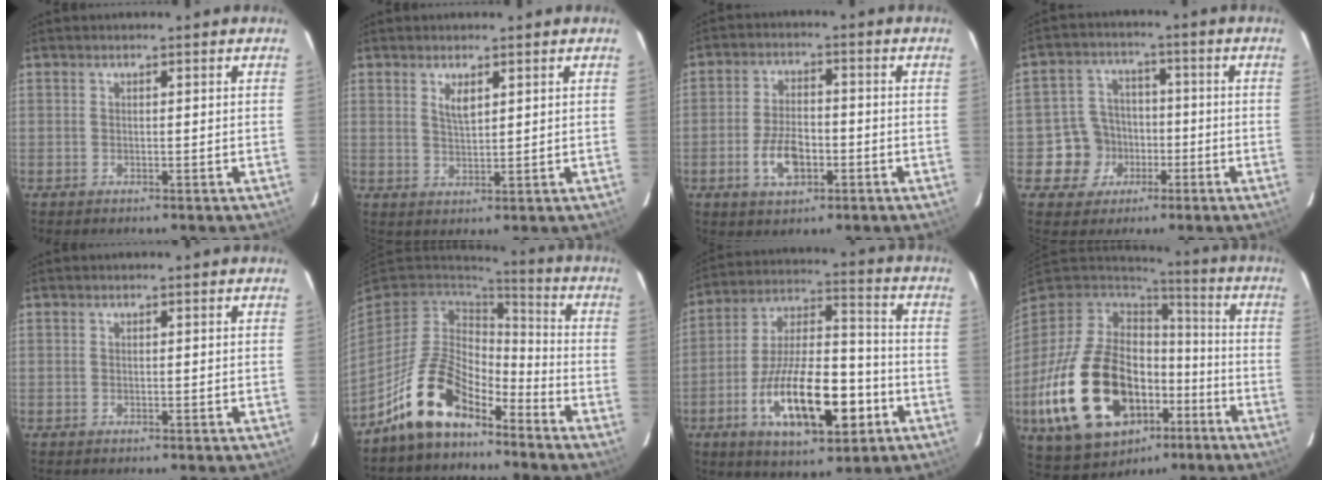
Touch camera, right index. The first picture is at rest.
{"total": 2.9, "force": [1.5, 1.0, 2.2], "torque": [-0.040, -0.002, 0.027]}
{"total": 7.6, "force": [-2.9, 4.1, 5.7], "torque": [-0.118, 0.004, -0.047]}
{"total": 7.8, "force": [-2.8, 7.2, 1.1], "torque": [-0.046, 0.032, -0.039]}
{"total": 0.0}
{"total": 13.2, "force": [-9.0, 6.2, 7.4], "torque": [-0.155, 0.013, -0.167]}
{"total": 19.4, "force": [-7.4, 7.7, 16.2], "torque": [-0.297, 0.001, -0.115]}
{"total": 28.9, "force": [-10.9, 17.6, 20.2], "torque": [-0.424, -0.016, -0.163]}